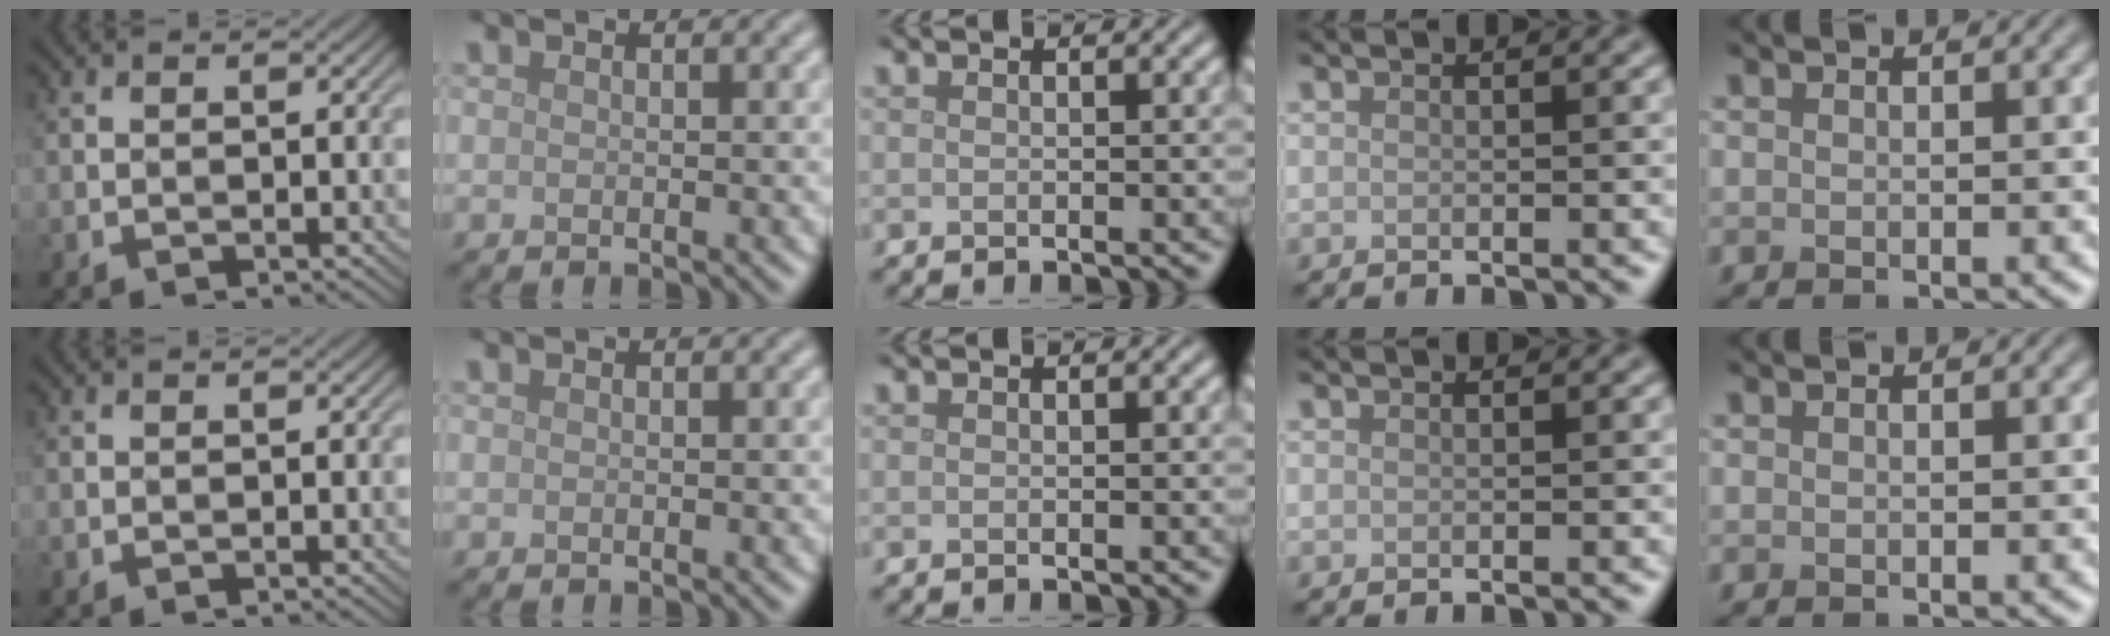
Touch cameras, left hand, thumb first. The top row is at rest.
{}